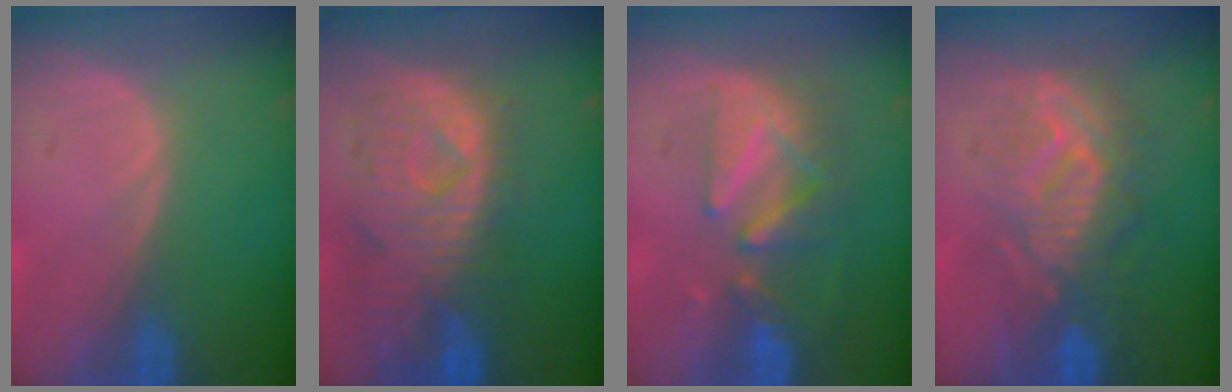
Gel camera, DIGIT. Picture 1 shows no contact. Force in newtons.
{"total": 11.0, "press": 9.7, "slide": 5.2}
{"total": 8.5, "press": 8.0, "slide": 3.1}
{"total": 9.0, "press": 8.9, "slide": 1.7}